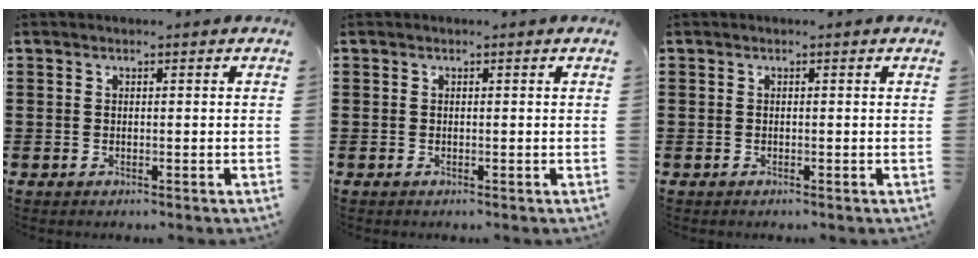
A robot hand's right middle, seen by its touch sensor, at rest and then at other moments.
{"total": 0.0}
{"total": 0.0}